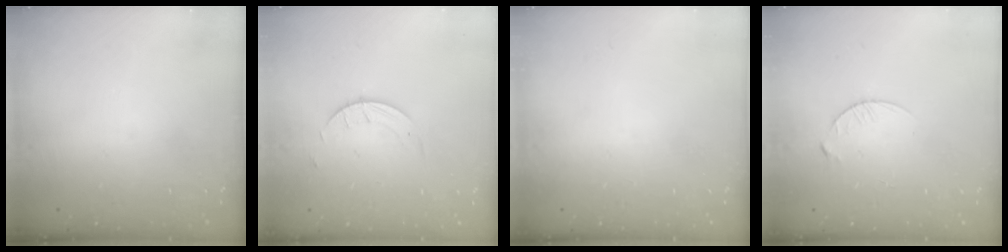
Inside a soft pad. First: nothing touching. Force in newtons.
{"total": 1.5, "press": 1.5, "slide": 0.1}
{"total": 0.0}
{"total": 3.7, "press": 3.7, "slide": 0.4}